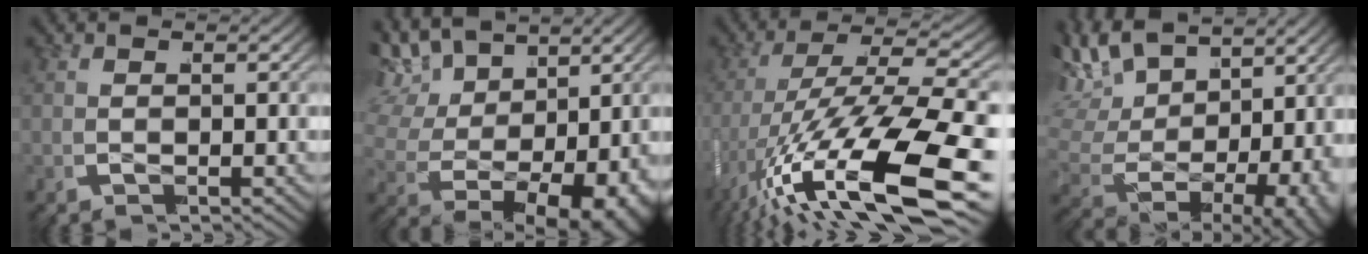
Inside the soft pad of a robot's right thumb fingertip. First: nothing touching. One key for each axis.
{"total": 13.9, "fx": 0.5, "fy": 10.0, "fz": 9.6, "tx": -0.198, "ty": -0.024, "tz": 0.011}
{"total": 13.6, "fx": -4.4, "fy": 6.4, "fz": 11.1, "tx": -0.228, "ty": -0.045, "tz": -0.050}
{"total": 11.4, "fx": 1.8, "fy": 7.8, "fz": 8.1, "tx": -0.189, "ty": -0.021, "tz": 0.041}